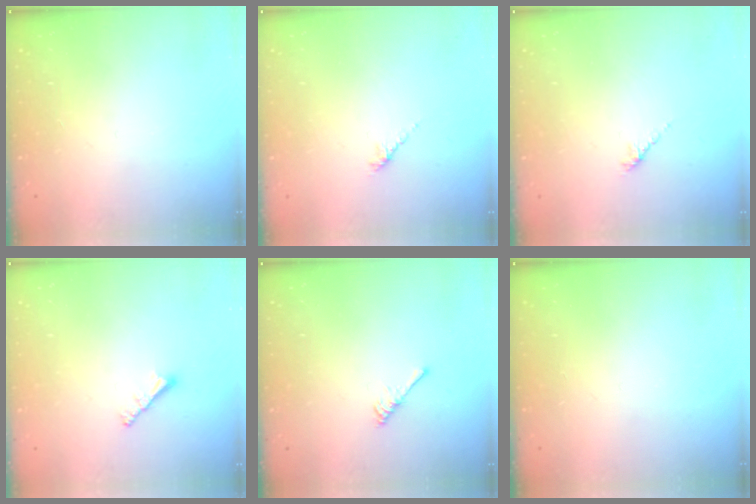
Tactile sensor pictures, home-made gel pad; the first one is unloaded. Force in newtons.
{"total": 2.6, "press": 2.4, "slide": 0.7}
{"total": 2.6, "press": 2.4, "slide": 0.7}
{"total": 1.9, "press": 1.8, "slide": 0.5}
{"total": 3.0, "press": 2.9, "slide": 0.5}
{"total": 0.0}